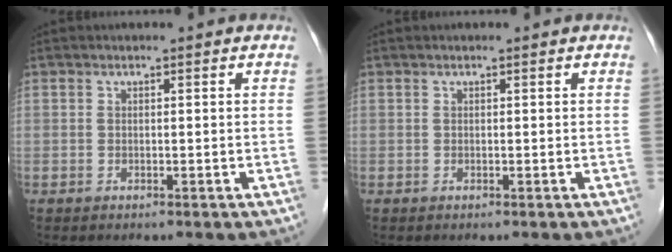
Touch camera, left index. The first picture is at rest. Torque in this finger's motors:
{"motor_torque": [-0.01, 0.00, 0.02, 0.00]}